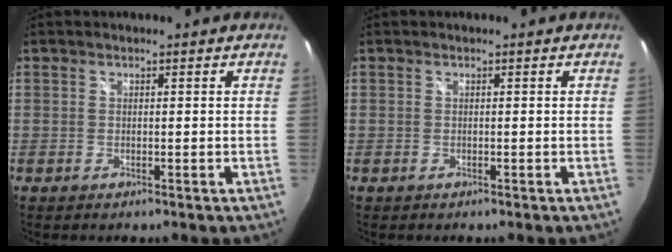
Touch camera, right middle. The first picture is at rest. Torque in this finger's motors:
{"motor_torque": [-0.45, -0.22, 0.00, -0.01]}